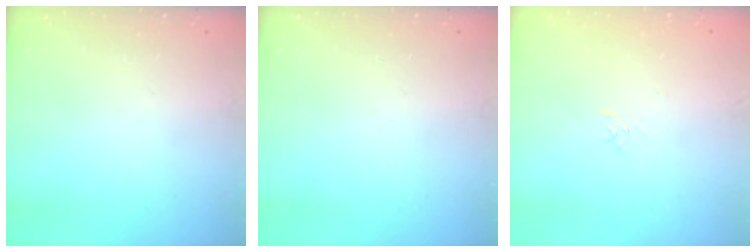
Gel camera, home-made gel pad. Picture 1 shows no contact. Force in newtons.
{"total": 0.0}
{"total": 3.5, "press": 3.5, "slide": 0.2}